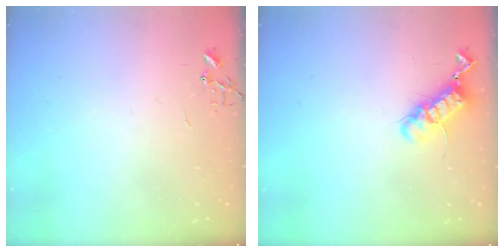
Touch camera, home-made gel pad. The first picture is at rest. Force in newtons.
{"total": 12.7, "press": 12.6, "slide": 1.6}